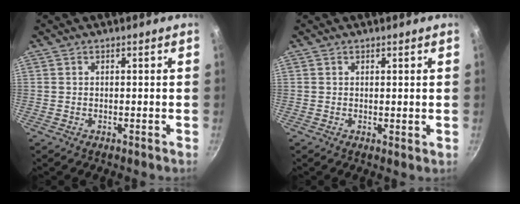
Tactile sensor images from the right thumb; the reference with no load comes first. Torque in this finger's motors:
{"motor_torque": [-0.24, -0.06, -0.21, 0.16, -0.03]}